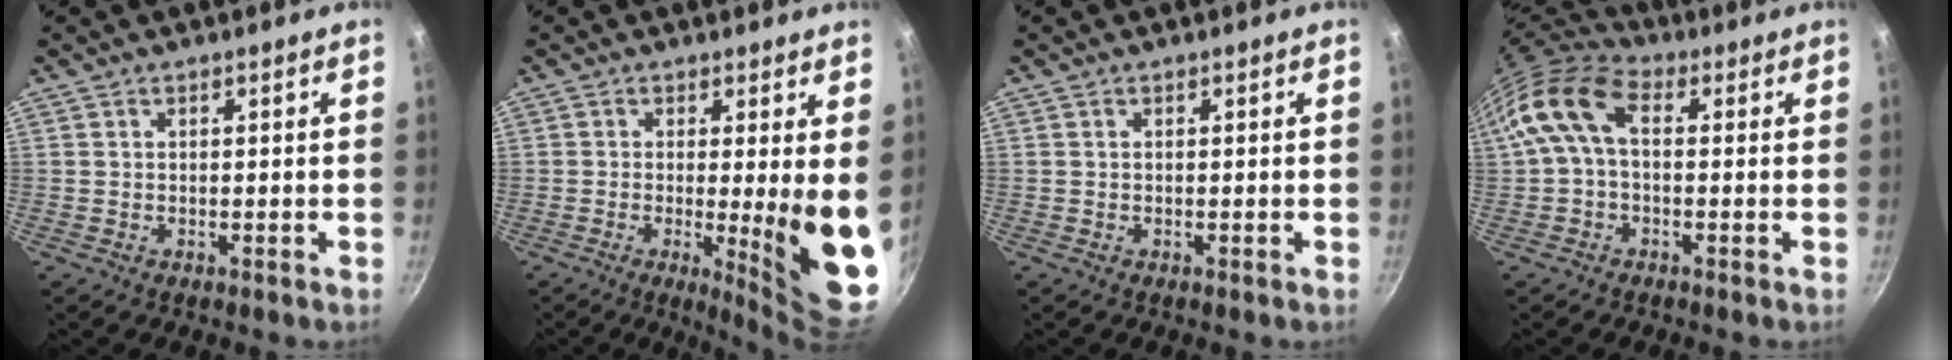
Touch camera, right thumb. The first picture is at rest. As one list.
[{"total": 11.8, "force": [-0.3, 1.7, 11.7], "torque": [-0.147, -0.035, 0.000]}, {"total": 0.0}, {"total": 10.4, "force": [1.3, 6.4, 8.1], "torque": [-0.154, 0.027, 0.005]}]